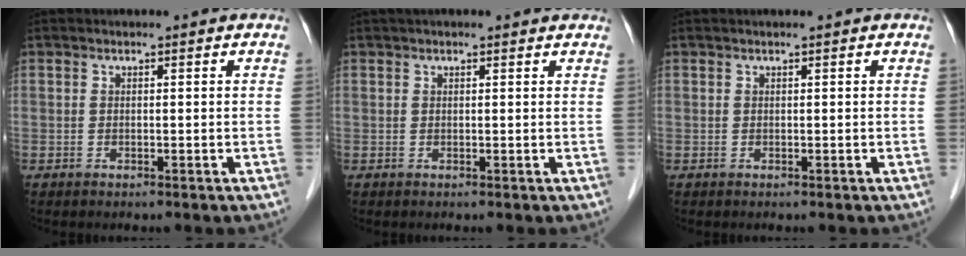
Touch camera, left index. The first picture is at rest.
{"total": 4.4, "force": [3.9, 0.7, 1.9], "torque": [-0.025, 0.033, 0.043]}
{"total": 0.0}